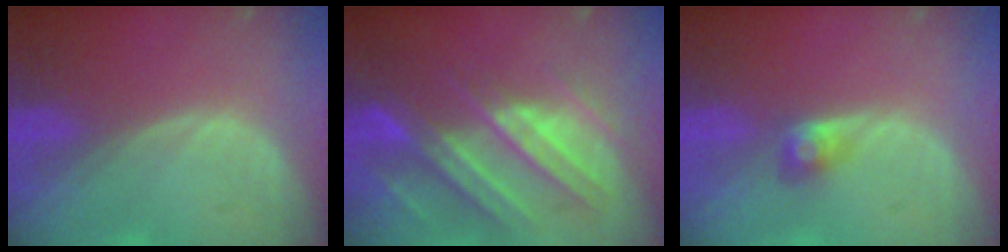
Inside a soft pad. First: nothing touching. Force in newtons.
{"total": 11.1, "press": 9.8, "slide": 5.0}
{"total": 2.6, "press": 2.5, "slide": 0.7}